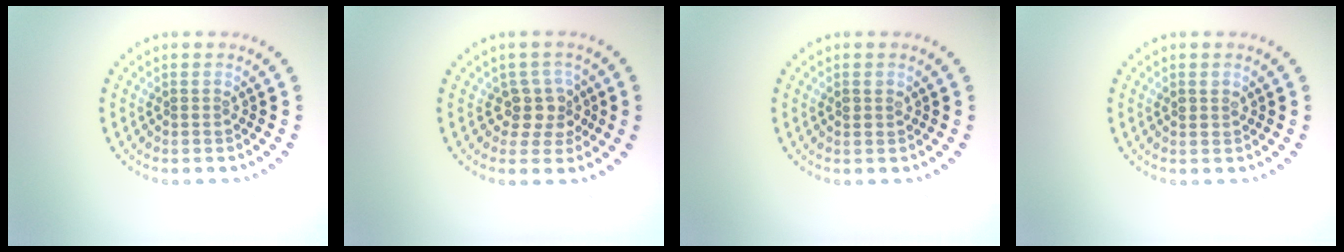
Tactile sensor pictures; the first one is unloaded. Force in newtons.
{"total": 2.6, "press": 2.1, "slide": 1.6}
{"total": 0.9, "press": 0.8, "slide": 0.4}
{"total": 0.9, "press": 0.9, "slide": 0.3}